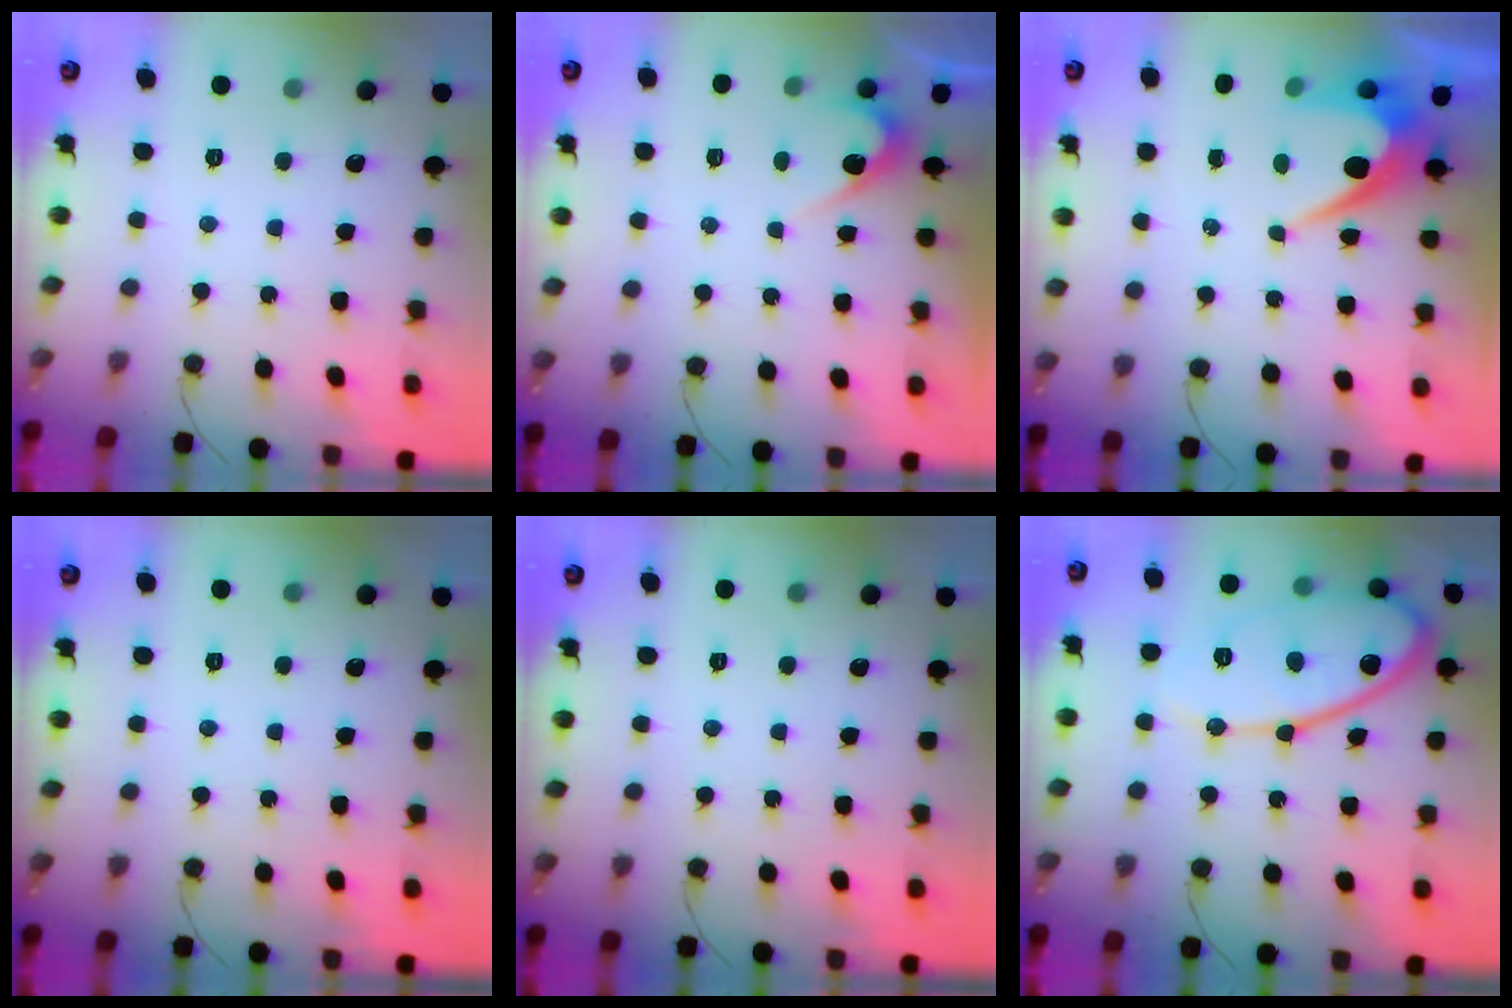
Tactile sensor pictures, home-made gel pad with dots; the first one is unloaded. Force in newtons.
{"total": 3.2, "press": 3.2, "slide": 0.3}
{"total": 6.1, "press": 6.1, "slide": 0.5}
{"total": 0.0}
{"total": 0.0}
{"total": 16.4, "press": 16.4, "slide": 1.1}